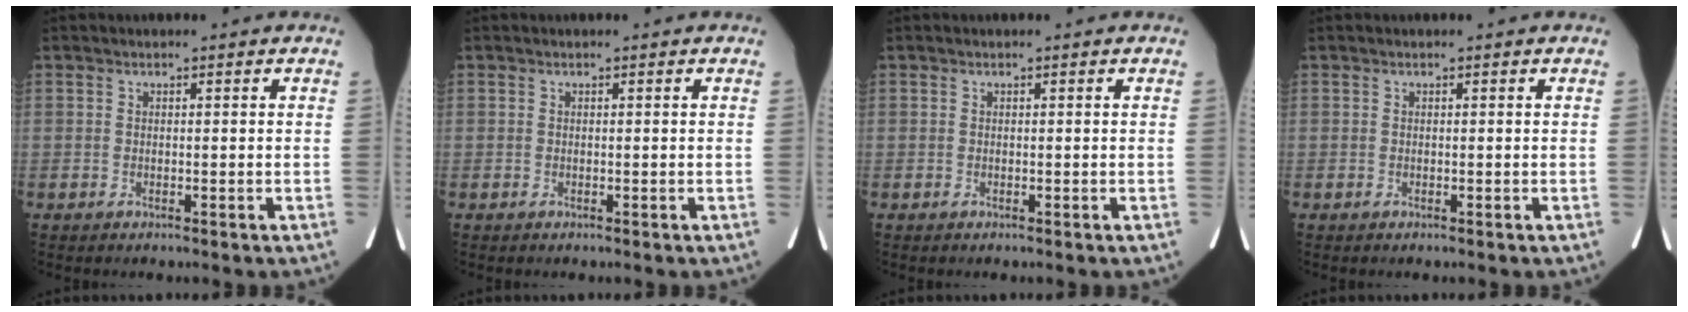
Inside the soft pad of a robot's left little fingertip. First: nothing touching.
{"total": 0.0}
{"total": 0.0}
{"total": 0.0}